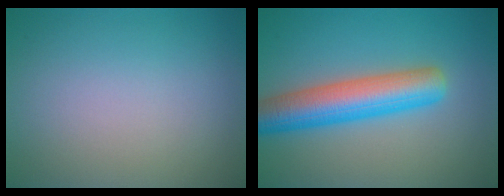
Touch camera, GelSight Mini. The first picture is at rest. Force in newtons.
{"total": 6.9, "press": 6.9, "slide": 0.4}